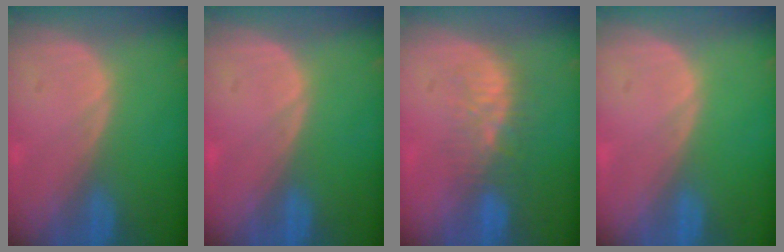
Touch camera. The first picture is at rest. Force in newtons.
{"total": 0.0}
{"total": 5.7, "press": 5.3, "slide": 2.0}
{"total": 0.0}